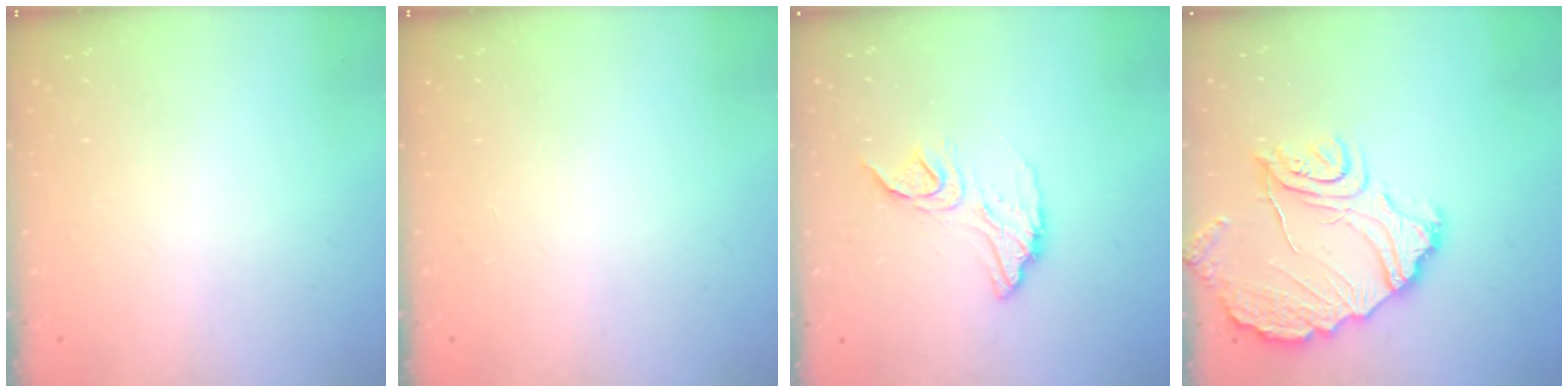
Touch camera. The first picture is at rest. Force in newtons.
{"total": 0.0}
{"total": 11.4, "press": 11.3, "slide": 0.7}
{"total": 12.3, "press": 12.2, "slide": 1.2}